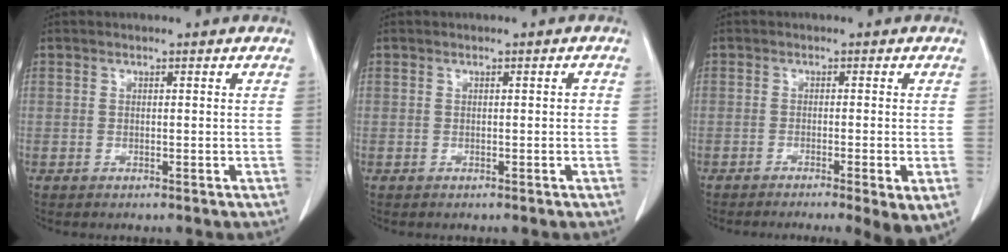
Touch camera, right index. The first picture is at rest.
{"total": 0.6, "force": [-0.1, 0.2, 0.6], "torque": [-0.006, 0.002, -0.001]}
{"total": 7.2, "force": [-4.1, 0.6, 5.8], "torque": [-0.071, -0.015, -0.060]}